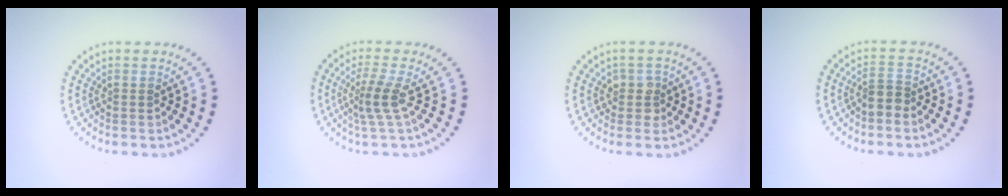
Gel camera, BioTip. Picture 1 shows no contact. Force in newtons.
{"total": 2.6, "press": 1.8, "slide": 1.8}
{"total": 1.6, "press": 1.4, "slide": 0.7}
{"total": 2.1, "press": 1.7, "slide": 1.2}